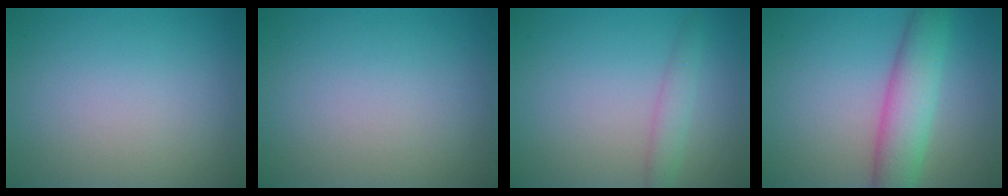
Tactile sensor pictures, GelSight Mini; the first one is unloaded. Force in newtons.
{"total": 0.0}
{"total": 1.8, "press": 1.8, "slide": 0.0}
{"total": 5.6, "press": 5.6, "slide": 0.2}